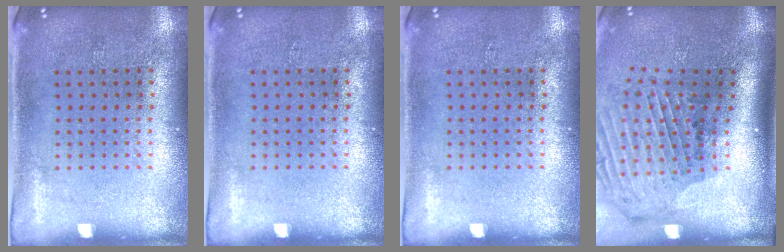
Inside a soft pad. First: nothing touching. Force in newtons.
{"total": 0.0}
{"total": 0.0}
{"total": 2.4, "press": 1.9, "slide": 1.4}